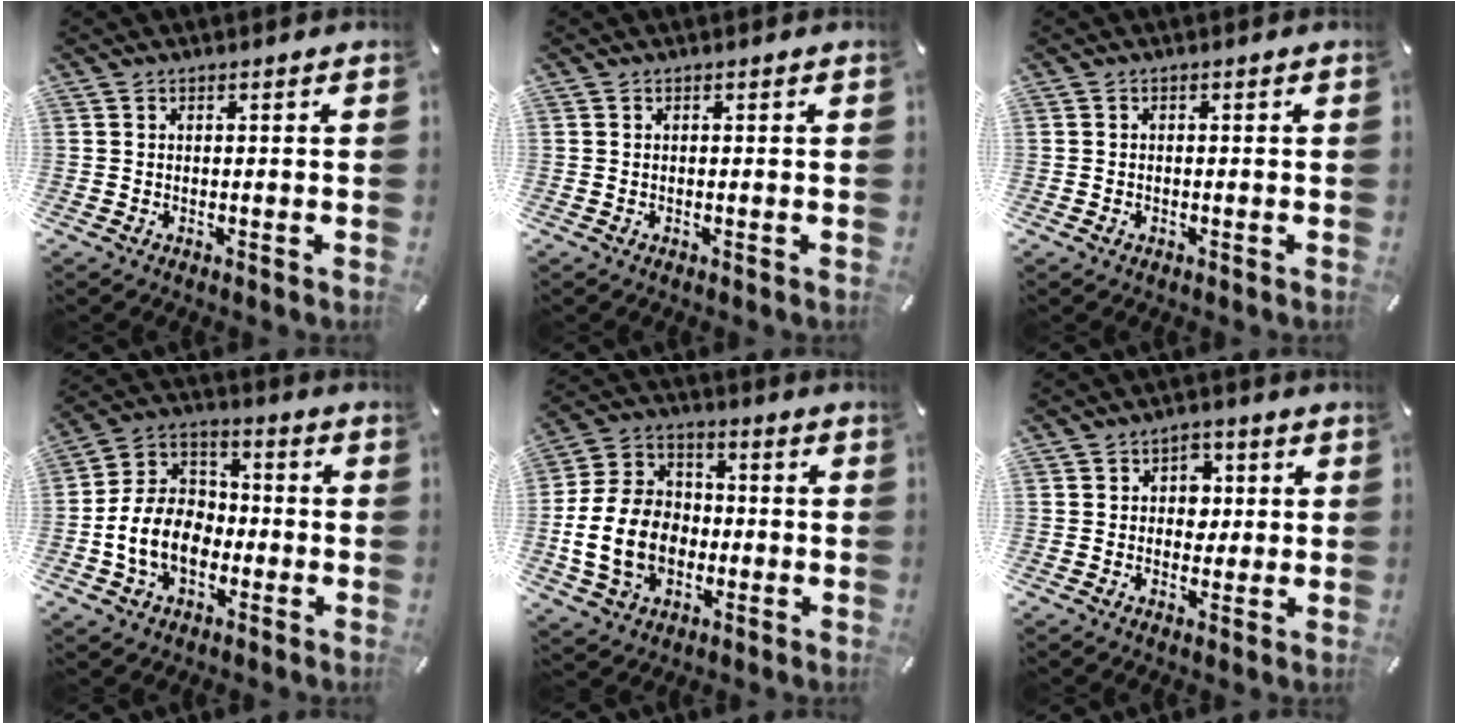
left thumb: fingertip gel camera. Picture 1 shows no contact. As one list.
[{"total": 0.0}, {"total": 0.7, "force": [-0.3, 0.5, 0.3], "torque": [-0.006, 0.002, -0.008]}, {"total": 13.1, "force": [-4.1, 9.9, 7.6], "torque": [-0.180, 0.027, -0.076]}, {"total": 16.0, "force": [-3.6, 12.3, 9.5], "torque": [-0.210, 0.028, -0.065]}, {"total": 5.5, "force": [0.5, 4.8, 2.6], "torque": [-0.020, -0.001, -0.001]}]